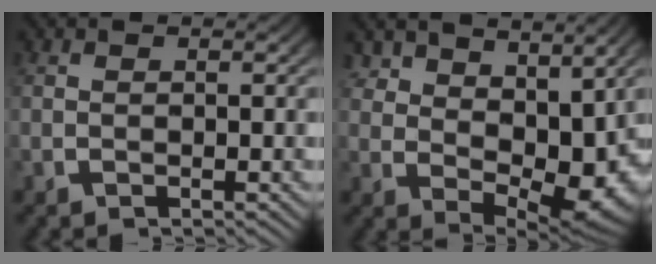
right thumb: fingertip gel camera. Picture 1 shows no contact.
{"total": 6.5, "force": [1.3, 3.5, 5.3], "torque": [-0.095, -0.034, 0.046]}